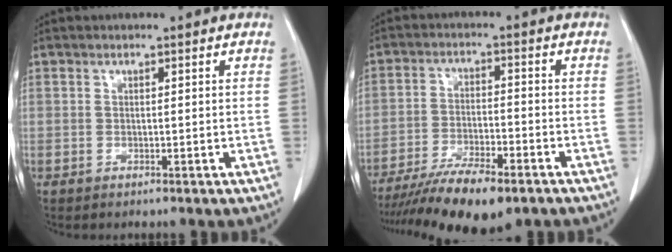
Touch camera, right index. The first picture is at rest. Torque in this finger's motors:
{"motor_torque": [0.88, -1.00, 0.81, 0.19]}